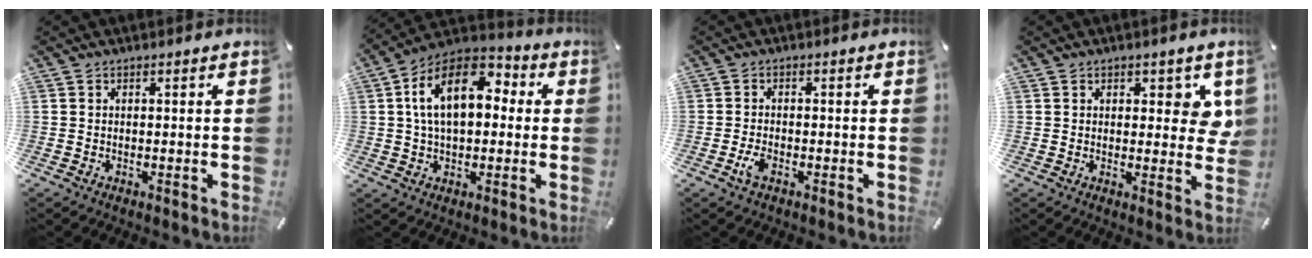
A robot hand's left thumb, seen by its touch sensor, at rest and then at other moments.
{"total": 15.5, "force": [3.5, 9.4, 11.8], "torque": [-0.220, 0.000, 0.057]}
{"total": 2.9, "force": [-1.3, 1.3, 2.2], "torque": [-0.058, -0.004, -0.029]}
{"total": 5.0, "force": [2.1, 3.1, 3.4], "torque": [-0.029, -0.005, 0.031]}